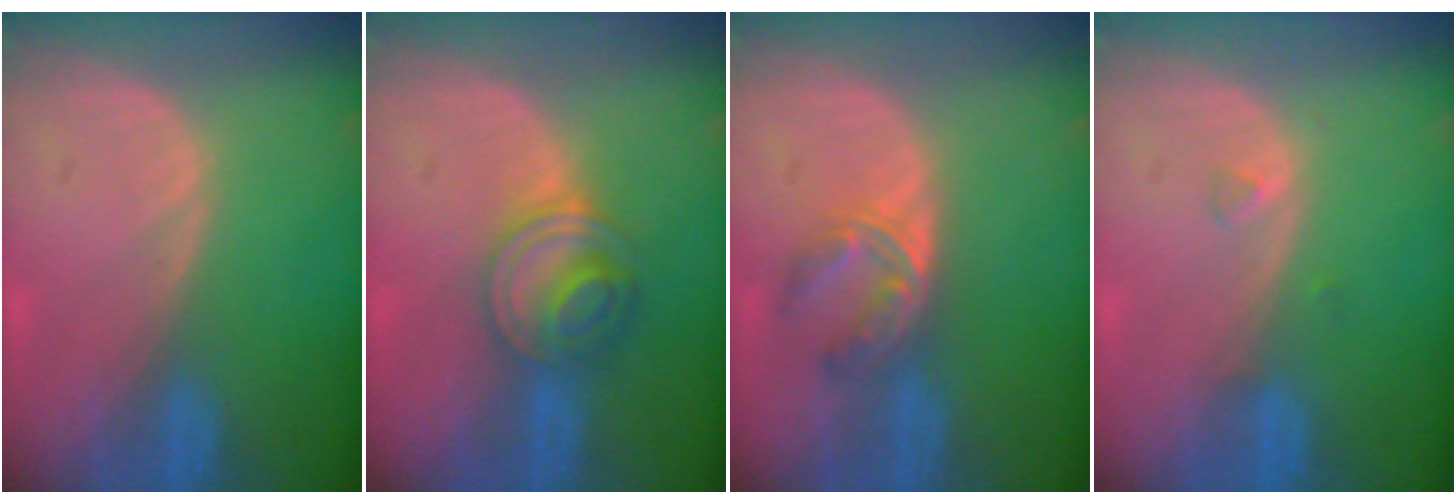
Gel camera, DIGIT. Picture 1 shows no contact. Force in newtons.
{"total": 5.7, "press": 5.7, "slide": 0.4}
{"total": 5.6, "press": 4.6, "slide": 3.2}
{"total": 1.0, "press": 1.0, "slide": 0.2}